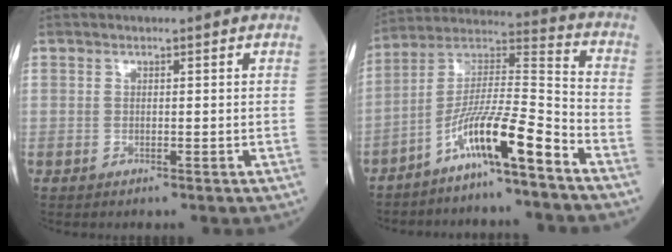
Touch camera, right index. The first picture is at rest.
{"total": 11.8, "force": [-7.4, -0.2, 9.2], "torque": [-0.176, 0.009, -0.141]}